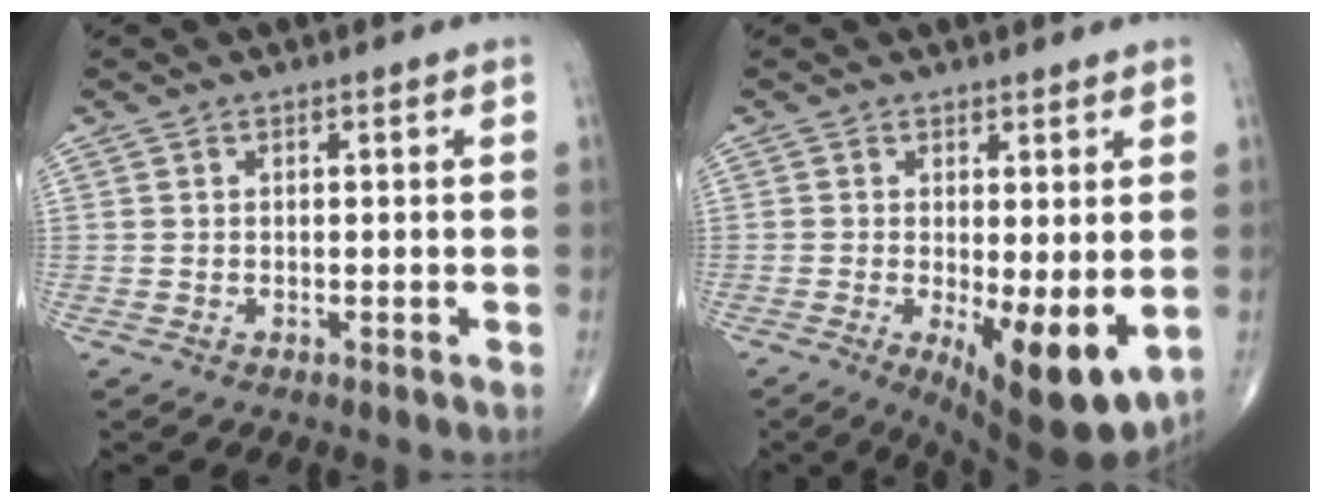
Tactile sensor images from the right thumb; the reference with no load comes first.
{"total": 11.4, "force": [-2.3, 3.8, 10.6], "torque": [-0.148, -0.027, -0.024]}